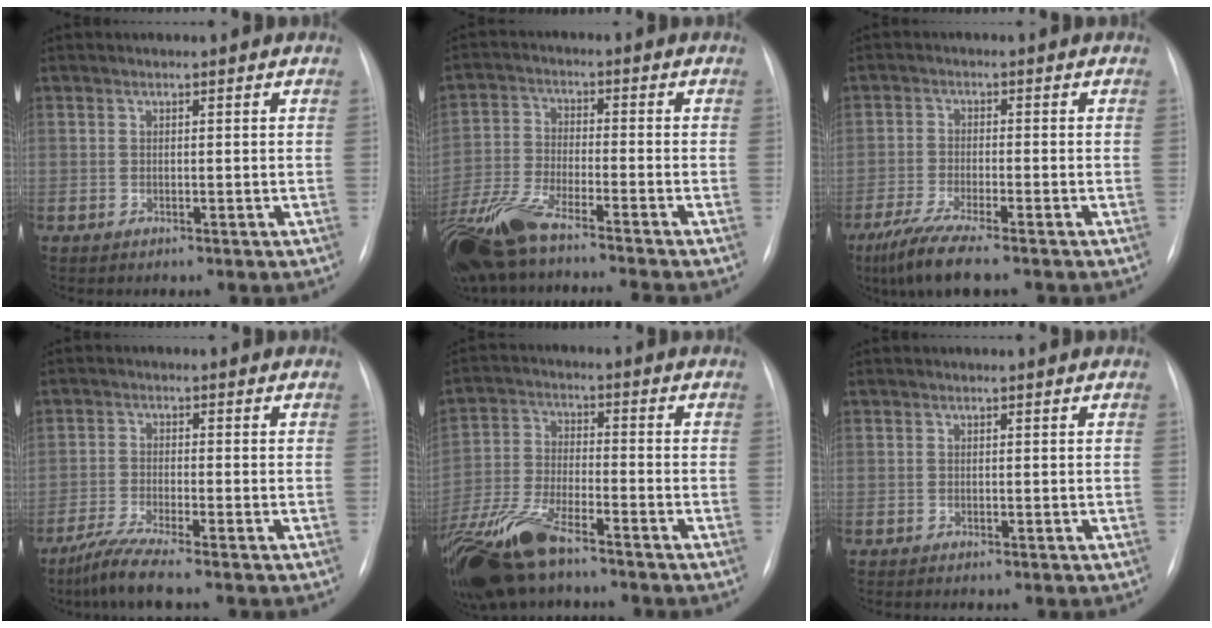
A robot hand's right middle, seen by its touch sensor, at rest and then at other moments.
{"total": 14.9, "force": [-12.1, 0.8, 8.6], "torque": [-0.184, -0.031, -0.220]}
{"total": 7.8, "force": [-5.8, 0.3, 5.3], "torque": [-0.099, -0.023, -0.099]}
{"total": 5.3, "force": [-4.3, -0.6, 3.1], "torque": [-0.070, -0.022, -0.086]}
{"total": 14.9, "force": [-11.1, 4.1, 9.0], "torque": [-0.204, -0.026, -0.210]}
{"total": 0.0}